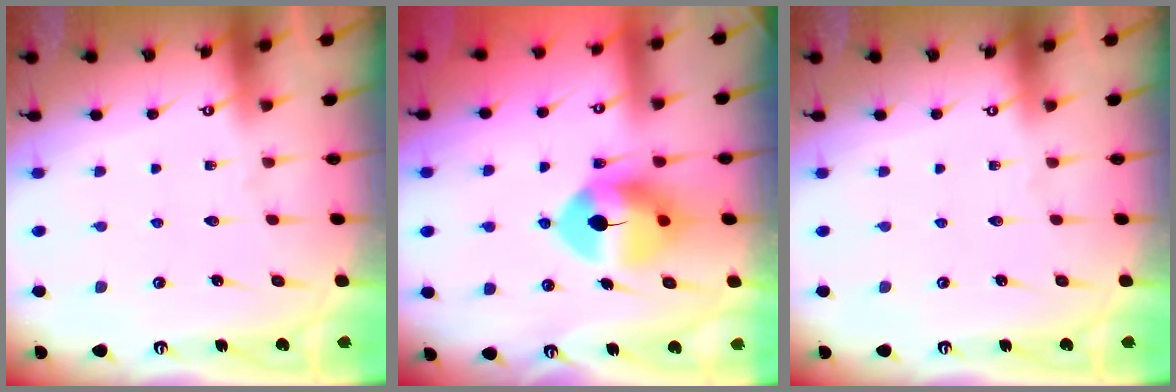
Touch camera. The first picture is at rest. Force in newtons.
{"total": 9.4, "press": 9.3, "slide": 1.8}
{"total": 0.0}